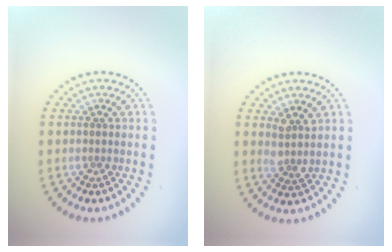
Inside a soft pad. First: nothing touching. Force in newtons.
{"total": 1.9, "press": 1.5, "slide": 1.1}